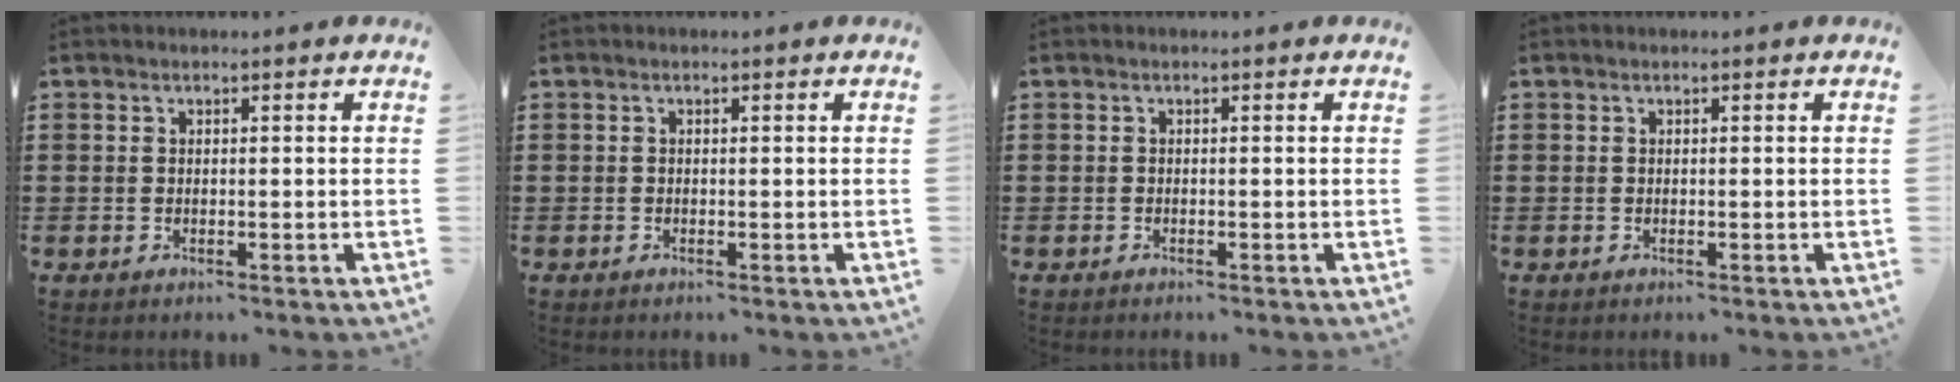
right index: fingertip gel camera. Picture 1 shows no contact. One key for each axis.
{"total": 0.0}
{"total": 0.0}
{"total": 0.0}